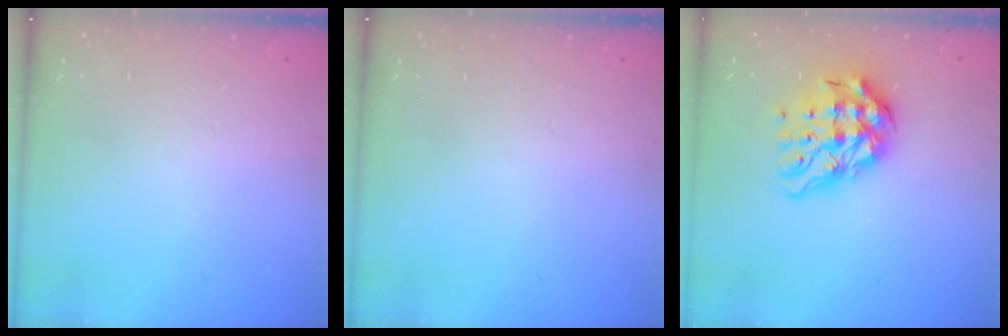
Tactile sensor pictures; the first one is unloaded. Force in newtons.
{"total": 0.0}
{"total": 14.4, "press": 14.3, "slide": 1.8}